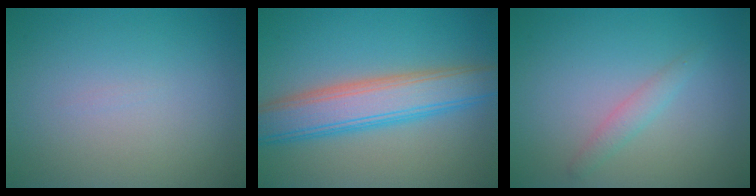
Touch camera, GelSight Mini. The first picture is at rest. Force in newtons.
{"total": 6.6, "press": 6.6, "slide": 0.4}
{"total": 1.4, "press": 1.4, "slide": 0.0}